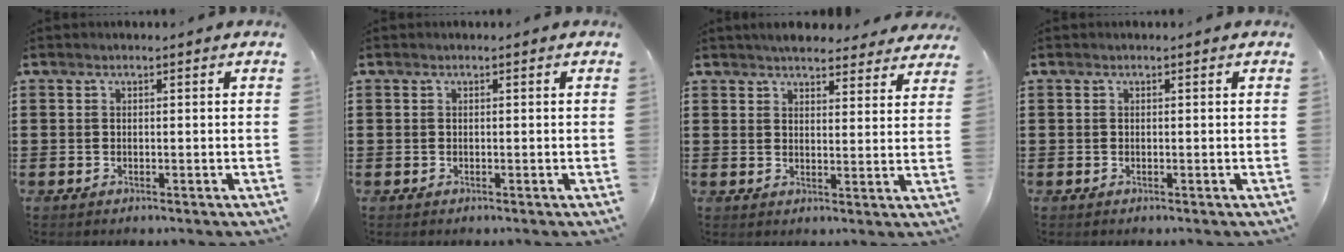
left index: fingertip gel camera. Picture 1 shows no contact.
{"total": 0.0}
{"total": 4.3, "force": [4.0, 0.8, 1.2], "torque": [-0.029, -0.017, 0.072]}
{"total": 0.0}